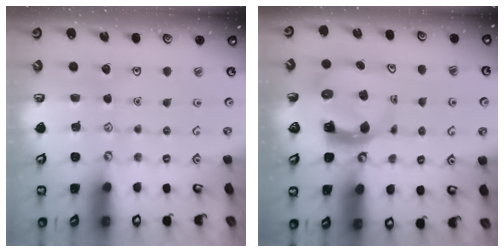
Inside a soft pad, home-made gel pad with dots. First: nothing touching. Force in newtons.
{"total": 4.6, "press": 4.6, "slide": 0.5}